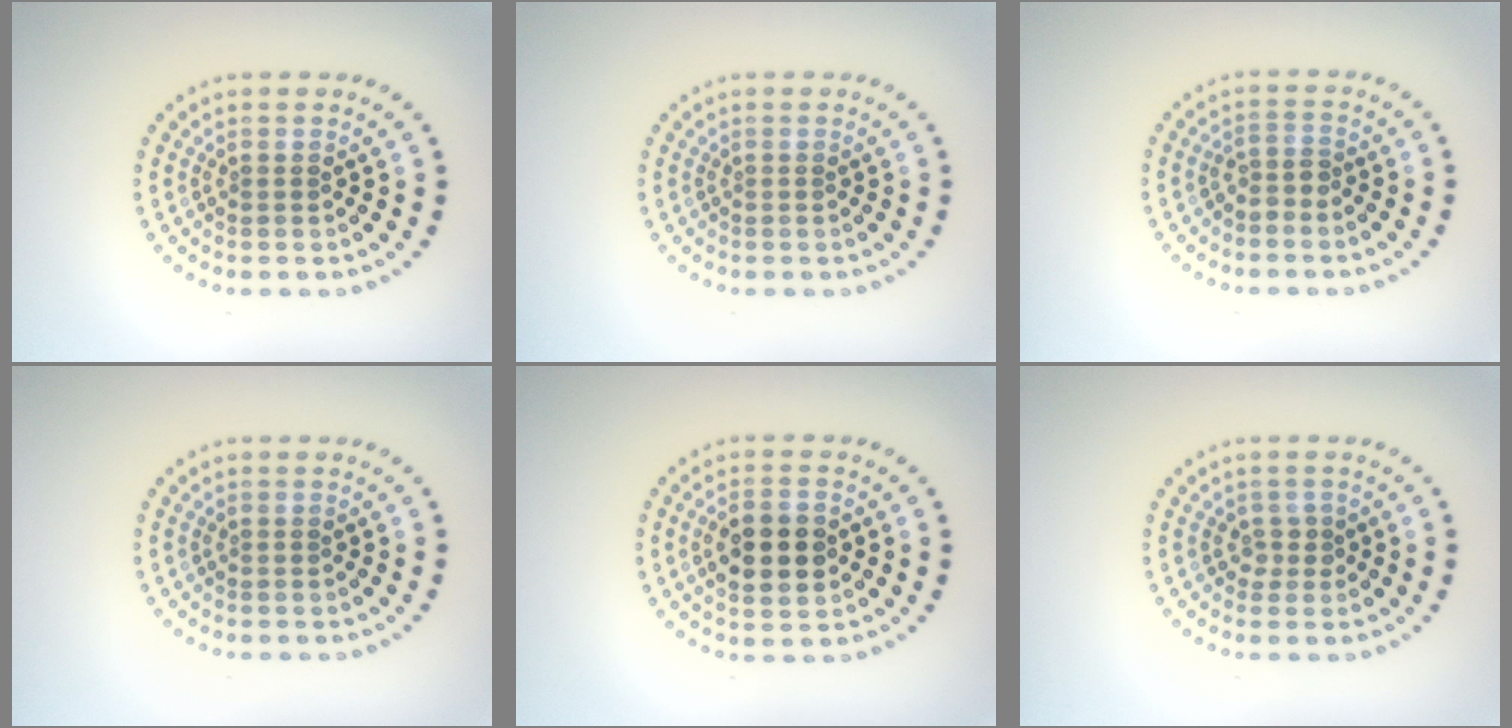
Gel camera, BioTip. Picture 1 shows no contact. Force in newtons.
{"total": 0.0}
{"total": 1.6, "press": 1.2, "slide": 1.1}
{"total": 0.0}
{"total": 4.5, "press": 4.5, "slide": 0.1}
{"total": 1.3, "press": 1.0, "slide": 0.8}